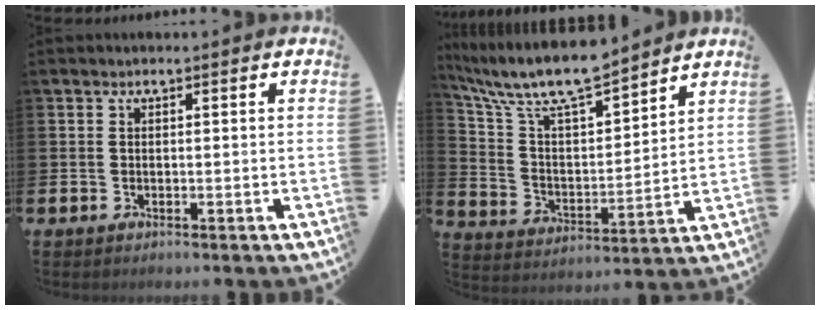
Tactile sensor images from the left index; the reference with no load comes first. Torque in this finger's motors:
{"motor_torque": [0.28, -0.43, 0.95, 0.21]}